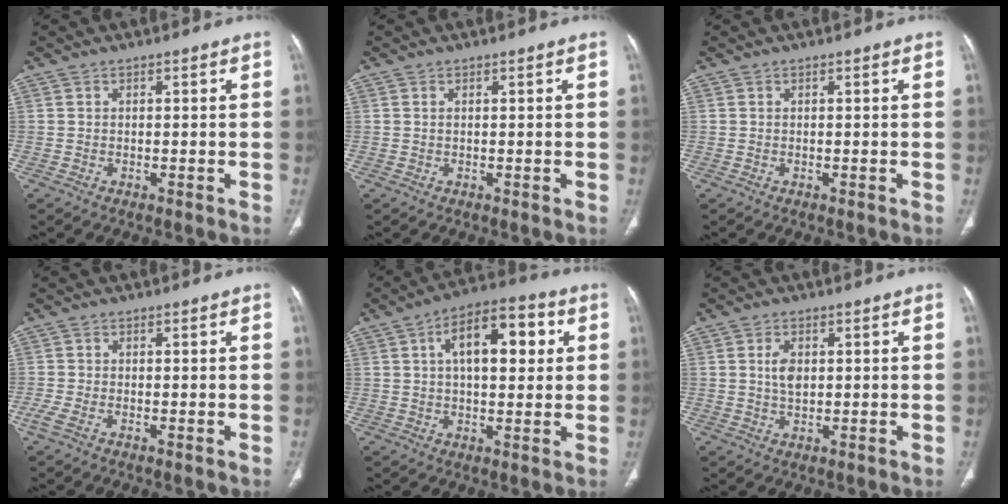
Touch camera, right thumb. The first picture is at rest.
{"total": 0.0}
{"total": 0.0}
{"total": 2.3, "force": [-0.9, 0.9, 1.9], "torque": [-0.054, -0.003, -0.025]}
{"total": 13.9, "force": [3.7, 6.8, 11.5], "torque": [-0.158, 0.019, 0.054]}
{"total": 3.7, "force": [0.7, 2.3, 2.8], "torque": [-0.047, -0.002, 0.015]}